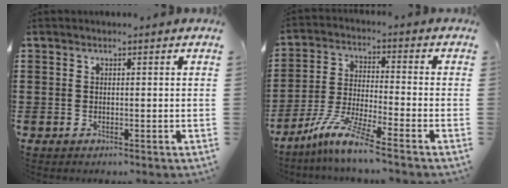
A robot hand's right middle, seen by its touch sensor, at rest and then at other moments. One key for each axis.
{"total": 8.1, "fx": -6.6, "fy": -0.1, "fz": 4.7, "tx": -0.106, "ty": -0.015, "tz": -0.134}